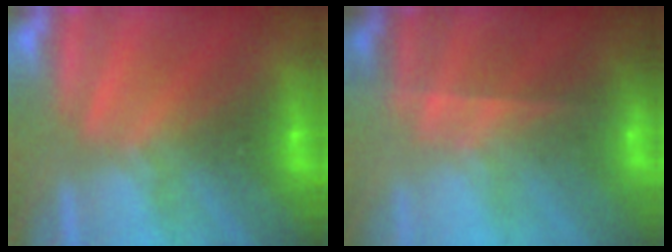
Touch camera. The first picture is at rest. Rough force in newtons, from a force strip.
{"total": 7.5}